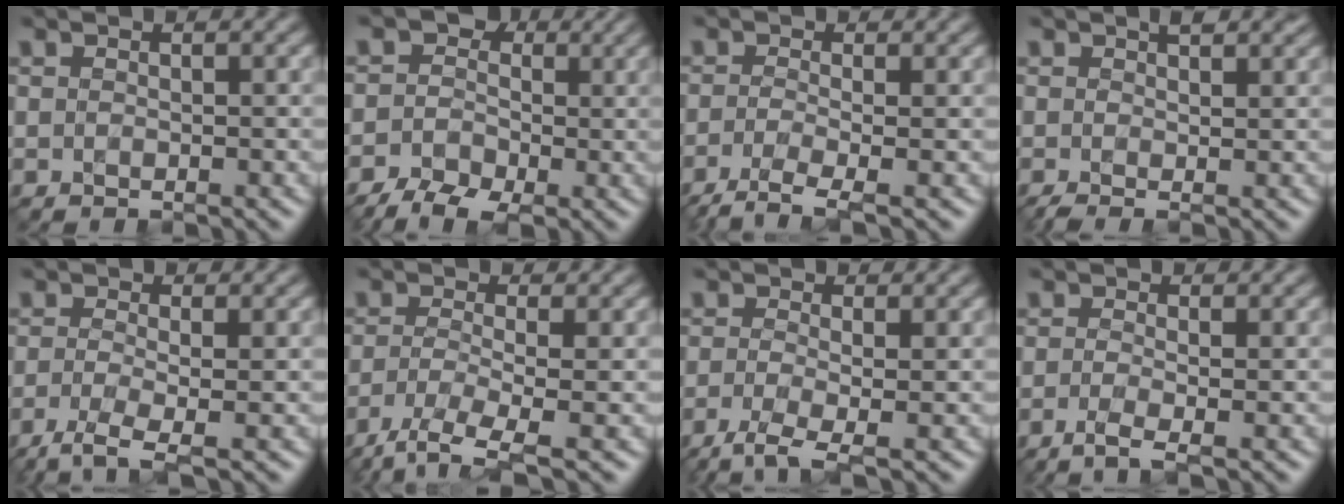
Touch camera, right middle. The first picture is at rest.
{"total": 5.6, "force": [-2.0, 4.1, 3.3], "torque": [-0.046, 0.005, -0.039]}
{"total": 3.0, "force": [-1.6, 0.8, 2.4], "torque": [-0.049, -0.004, -0.044]}
{"total": 2.4, "force": [0.6, 0.8, 2.2], "torque": [-0.030, 0.007, 0.004]}
{"total": 3.1, "force": [-1.4, 0.9, 2.7], "torque": [-0.056, -0.004, -0.039]}
{"total": 4.0, "force": [-2.3, 1.0, 3.1], "torque": [-0.066, -0.006, -0.054]}
{"total": 3.1, "force": [-1.4, 0.8, 2.7], "torque": [-0.057, -0.004, -0.038]}
{"total": 1.9, "force": [-0.7, 0.5, 1.7], "torque": [-0.031, -0.002, -0.027]}